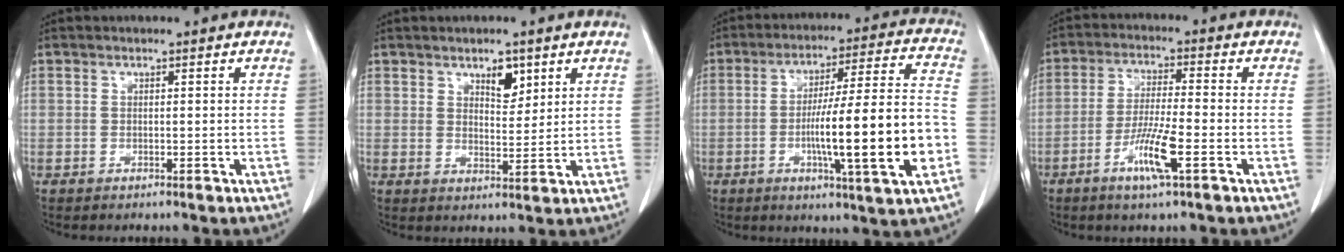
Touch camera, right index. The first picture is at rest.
{"total": 3.8, "force": [2.3, 1.7, 2.5], "torque": [-0.037, -0.005, 0.040]}
{"total": 17.3, "force": [-4.3, 0.3, 16.8], "torque": [-0.266, 0.005, -0.066]}
{"total": 7.4, "force": [-3.3, 0.2, 6.6], "torque": [-0.126, -0.009, -0.062]}